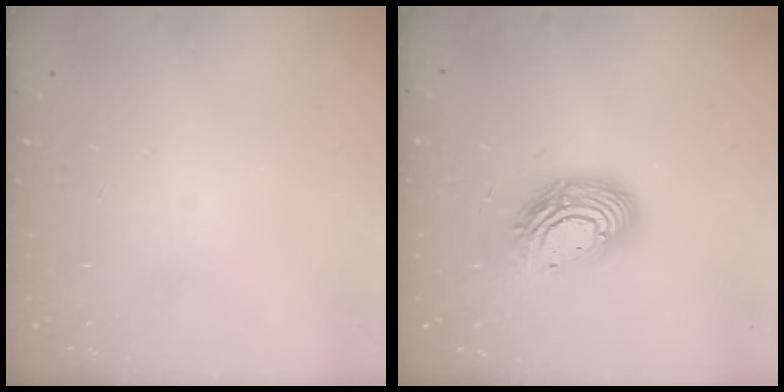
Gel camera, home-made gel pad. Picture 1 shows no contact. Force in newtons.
{"total": 13.4, "press": 13.4, "slide": 1.0}